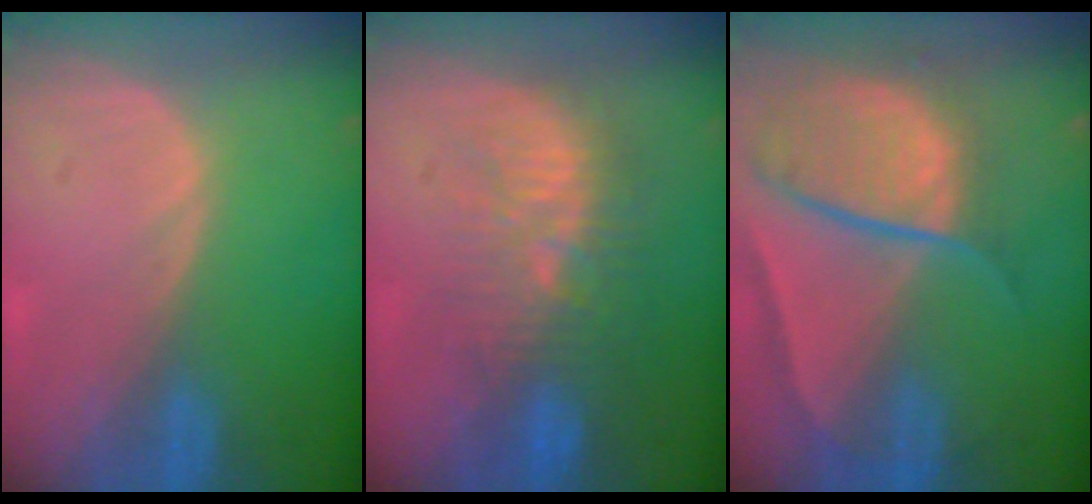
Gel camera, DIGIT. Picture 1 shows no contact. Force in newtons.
{"total": 9.5, "press": 9.0, "slide": 2.8}
{"total": 10.7, "press": 8.9, "slide": 5.9}